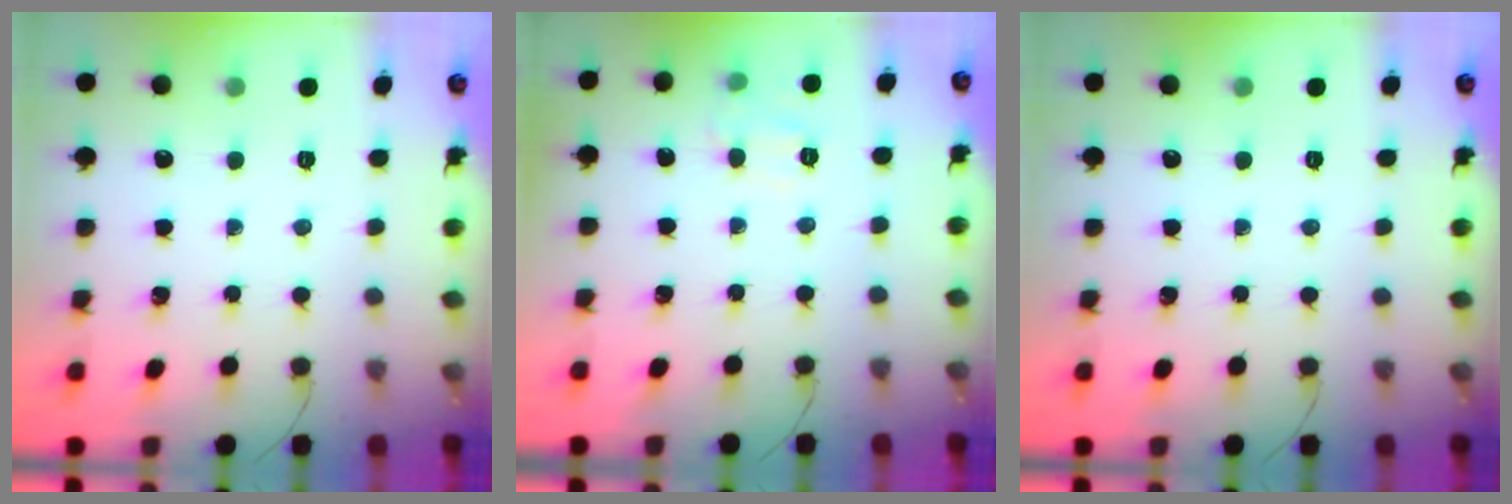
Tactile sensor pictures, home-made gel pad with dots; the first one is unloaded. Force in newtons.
{"total": 7.6, "press": 7.5, "slide": 1.0}
{"total": 0.0}